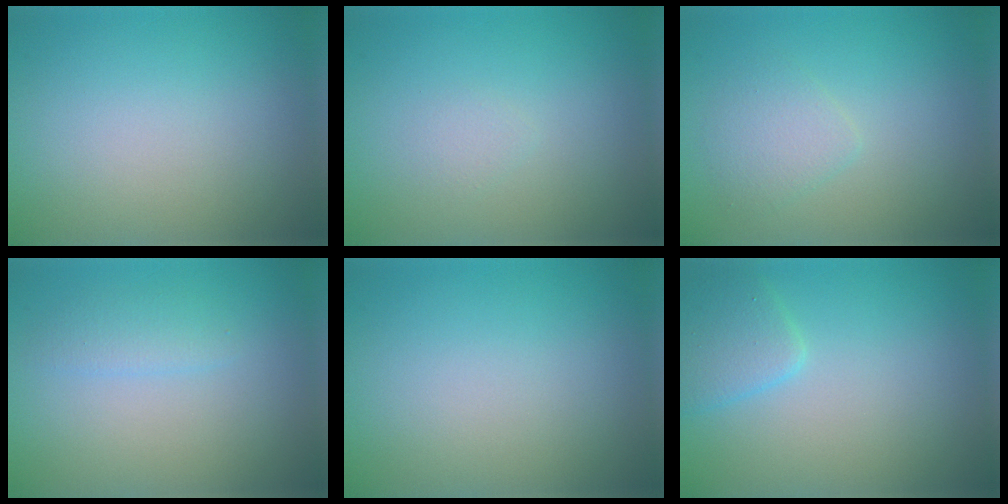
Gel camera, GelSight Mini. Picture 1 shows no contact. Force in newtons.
{"total": 0.7, "press": 0.7, "slide": 0.0}
{"total": 1.9, "press": 1.9, "slide": 0.1}
{"total": 1.5, "press": 1.5, "slide": 0.0}
{"total": 0.0}
{"total": 2.6, "press": 2.6, "slide": 0.2}